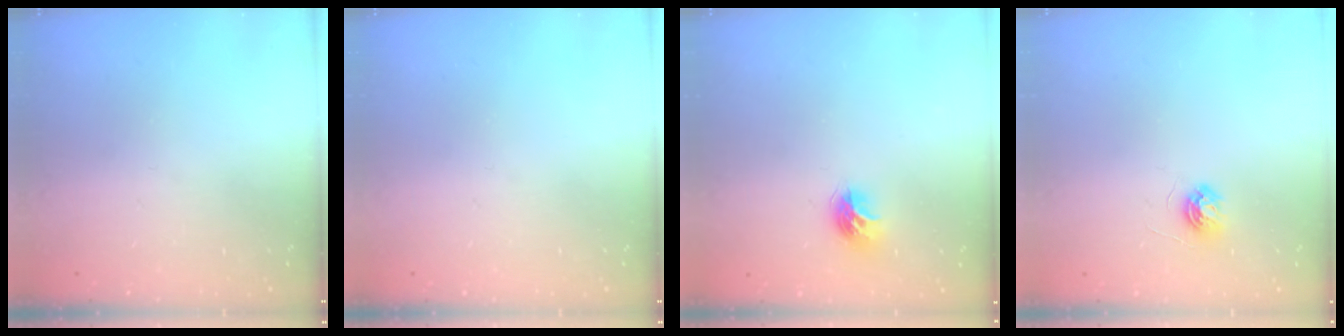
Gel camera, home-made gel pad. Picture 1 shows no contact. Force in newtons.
{"total": 0.0}
{"total": 8.6, "press": 8.6, "slide": 0.0}
{"total": 5.2, "press": 5.2, "slide": 0.5}